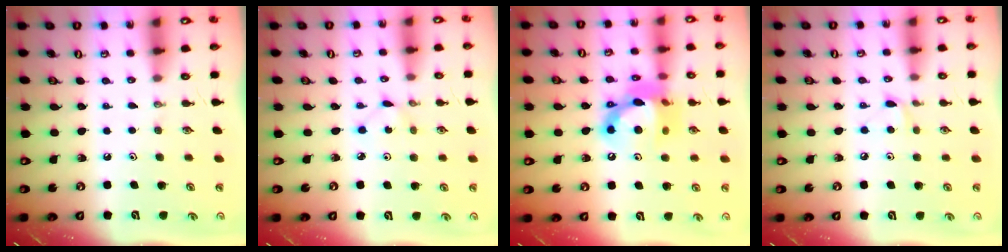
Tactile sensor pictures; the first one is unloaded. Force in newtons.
{"total": 1.3, "press": 1.2, "slide": 0.1}
{"total": 15.0, "press": 15.0, "slide": 0.8}
{"total": 6.1, "press": 6.1, "slide": 0.7}